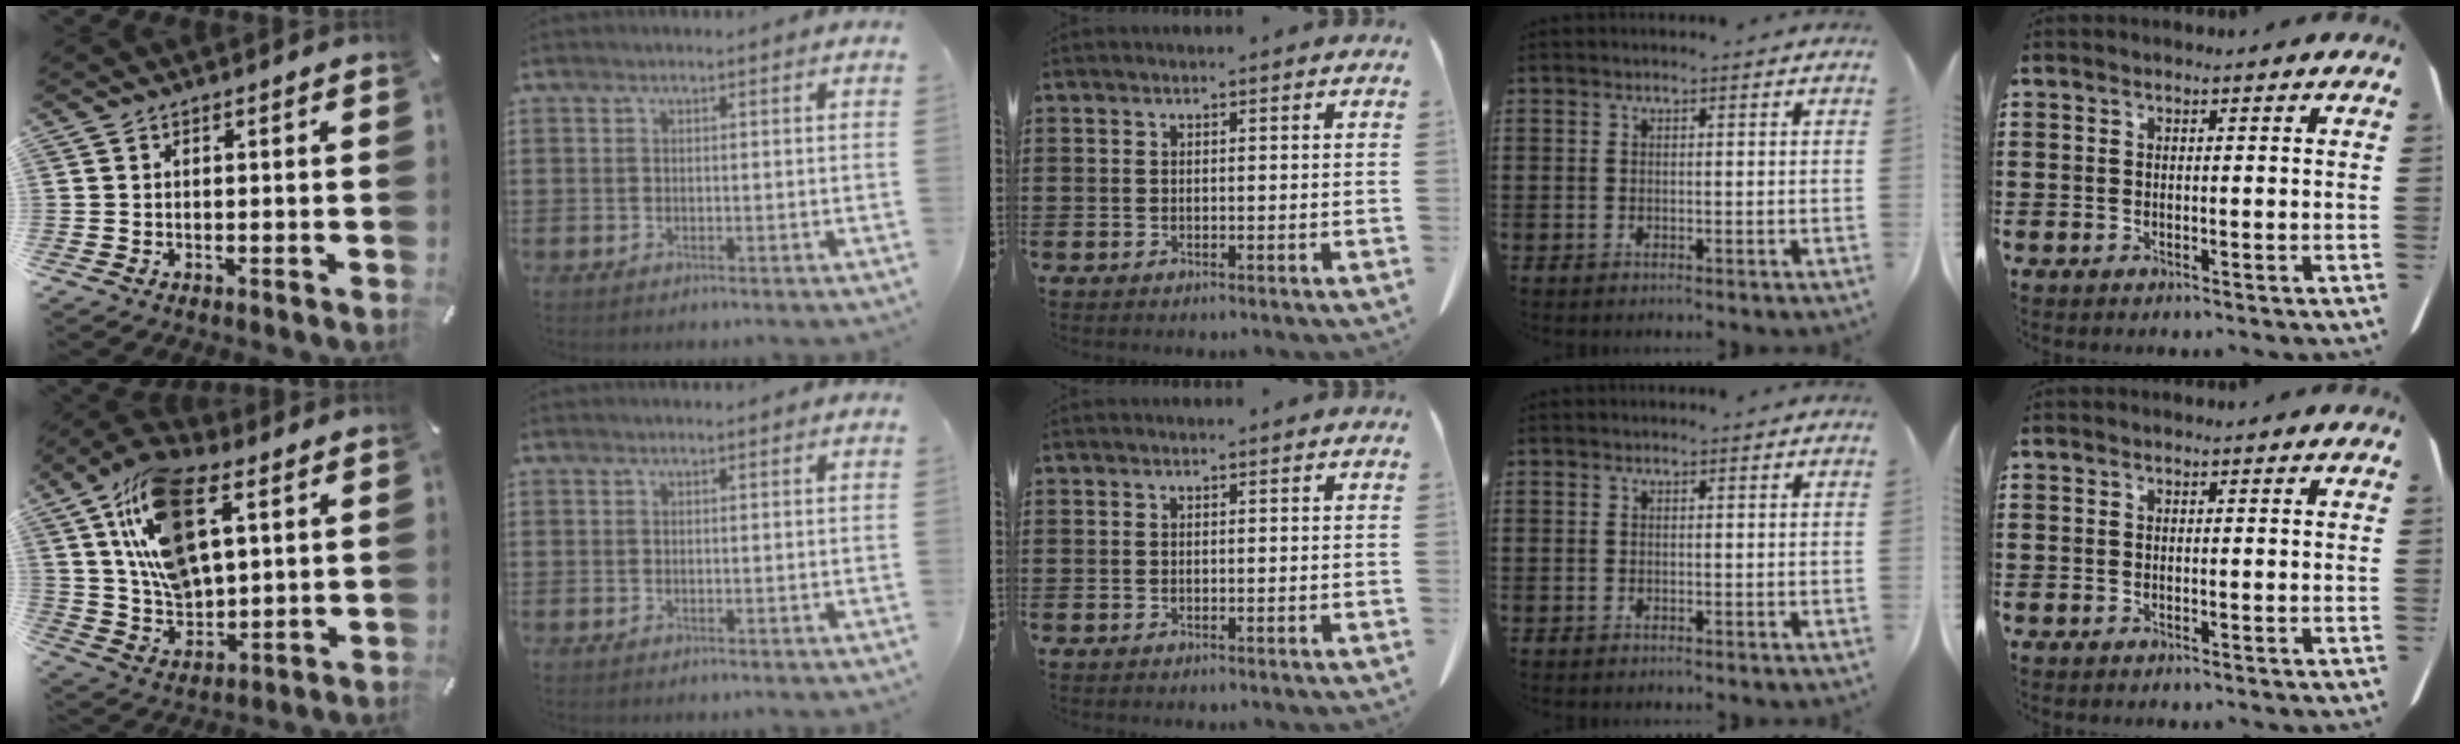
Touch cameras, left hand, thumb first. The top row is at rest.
{"thumb": {"total": 18.1, "force": [7.9, 10.1, 12.8], "torque": [-0.279, -0.021, 0.137]}}